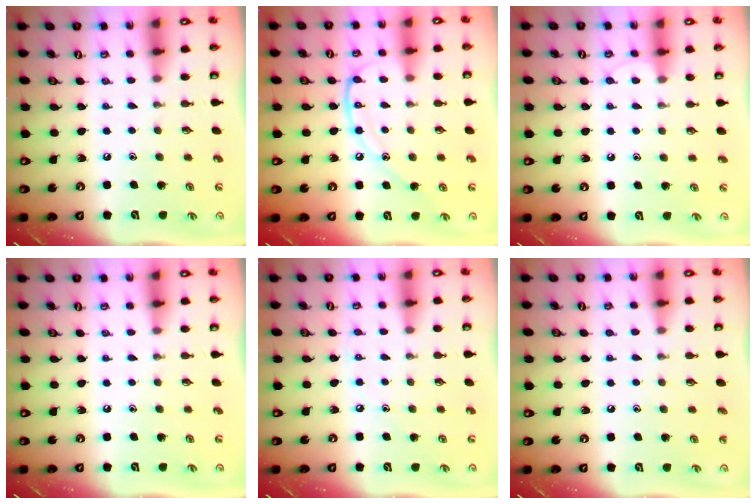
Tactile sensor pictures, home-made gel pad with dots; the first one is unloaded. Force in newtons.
{"total": 12.5, "press": 12.4, "slide": 1.4}
{"total": 6.0, "press": 6.0, "slide": 0.7}
{"total": 0.0}
{"total": 2.8, "press": 2.8, "slide": 0.3}
{"total": 1.7, "press": 1.7, "slide": 0.1}